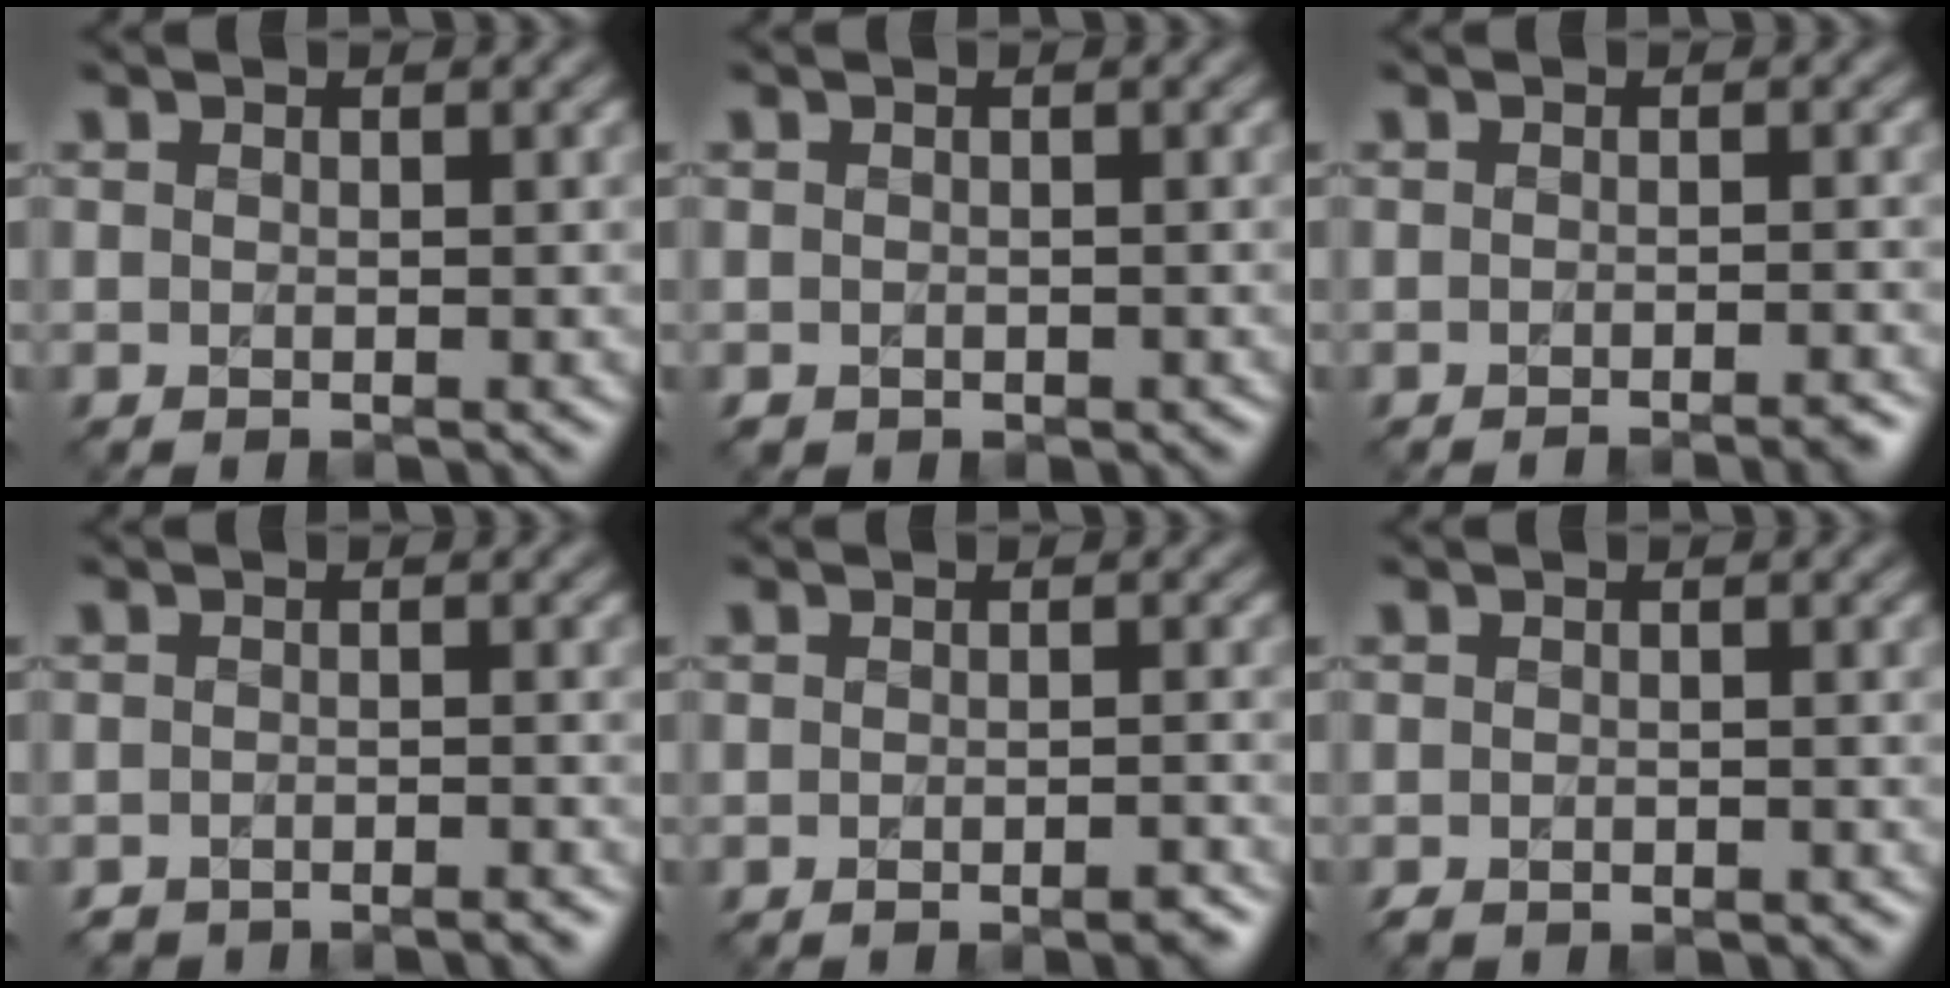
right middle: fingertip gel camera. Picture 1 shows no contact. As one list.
[{"total": 0.9, "force": [-0.5, 0.7, 0.4], "torque": [-0.007, -0.008, -0.008]}, {"total": 2.1, "force": [-1.6, 0.4, 1.3], "torque": [-0.005, 0.002, -0.025]}, {"total": 3.2, "force": [-3.1, 0.7, 0.3], "torque": [-0.002, 0.006, -0.037]}, {"total": 2.2, "force": [-1.6, 0.6, 1.4], "torque": [-0.016, 0.001, -0.020]}, {"total": 1.3, "force": [-1.0, 0.6, 0.5], "torque": [-0.009, -0.002, -0.018]}]